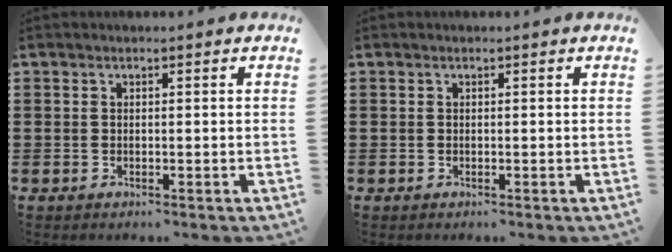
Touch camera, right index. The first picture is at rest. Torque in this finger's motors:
{"motor_torque": [0.84, 1.08, 0.00, 0.00]}